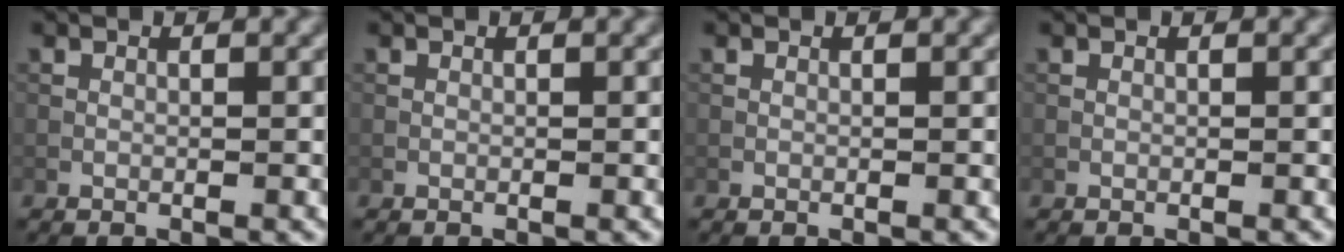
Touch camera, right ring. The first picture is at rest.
{"total": 0.0}
{"total": 0.0}
{"total": 0.0}